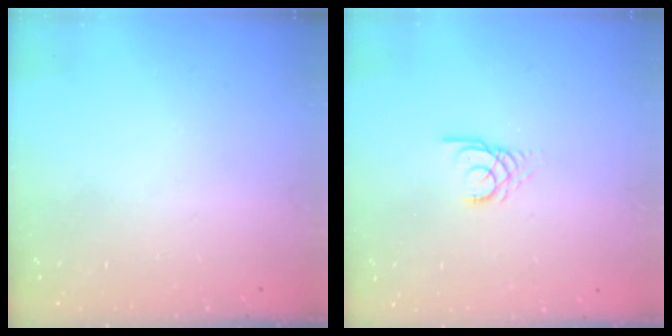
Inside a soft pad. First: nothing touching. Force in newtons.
{"total": 2.9, "press": 2.9, "slide": 0.3}